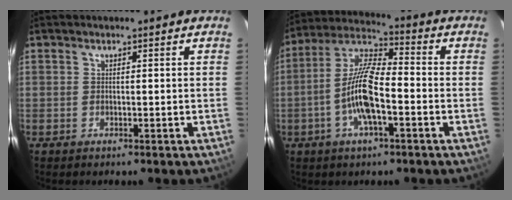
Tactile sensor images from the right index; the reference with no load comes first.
{"total": 11.4, "force": [-2.9, 2.8, 10.6], "torque": [-0.218, 0.012, -0.056]}